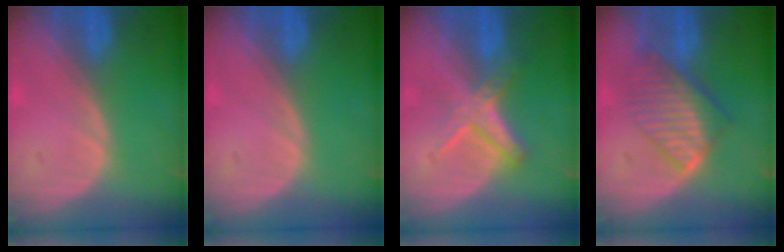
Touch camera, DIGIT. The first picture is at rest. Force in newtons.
{"total": 0.0}
{"total": 5.8, "press": 5.4, "slide": 1.9}
{"total": 7.6, "press": 6.9, "slide": 3.2}